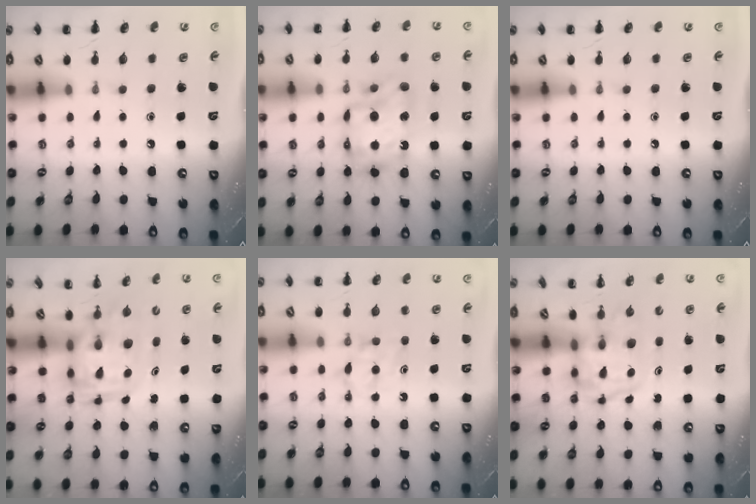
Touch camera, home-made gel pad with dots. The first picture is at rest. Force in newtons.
{"total": 13.6, "press": 13.5, "slide": 1.5}
{"total": 0.0}
{"total": 3.6, "press": 3.5, "slide": 0.7}
{"total": 5.5, "press": 5.3, "slide": 1.6}
{"total": 3.9, "press": 3.8, "slide": 0.6}